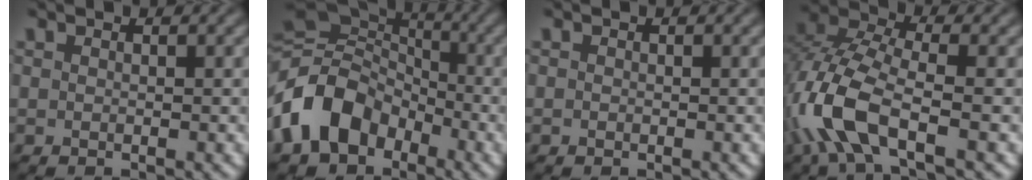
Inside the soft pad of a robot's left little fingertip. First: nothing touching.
{"total": 11.1, "force": [-4.0, 8.4, 6.0], "torque": [-0.126, -0.006, -0.093]}
{"total": 0.0}
{"total": 8.7, "force": [-3.6, 3.8, 7.0], "torque": [-0.167, 0.006, -0.086]}